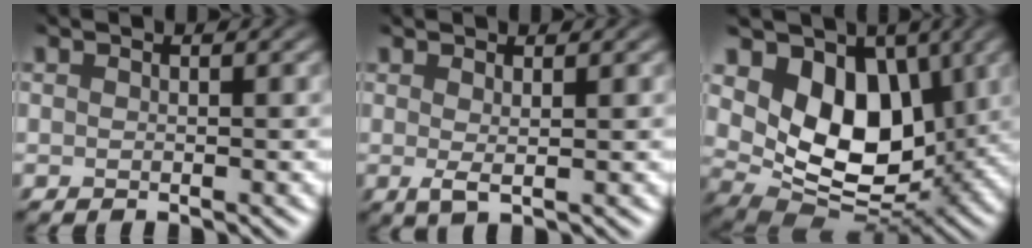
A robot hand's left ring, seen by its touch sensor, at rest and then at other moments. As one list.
[{"total": 1.2, "force": [0.3, 0.3, 1.2], "torque": [-0.022, -0.007, 0.010]}, {"total": 9.3, "force": [1.4, 6.5, 6.5], "torque": [-0.122, -0.023, 0.018]}]